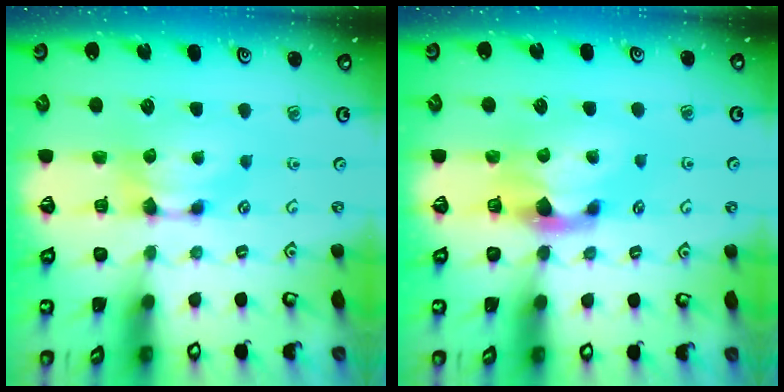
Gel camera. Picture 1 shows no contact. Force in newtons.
{"total": 2.3, "press": 1.9, "slide": 1.2}